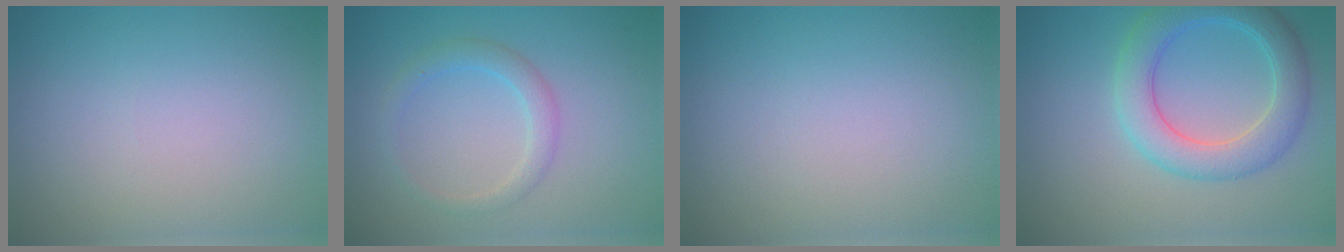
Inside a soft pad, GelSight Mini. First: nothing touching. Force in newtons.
{"total": 2.0, "press": 2.0, "slide": 0.2}
{"total": 0.0}
{"total": 5.0, "press": 5.0, "slide": 0.0}